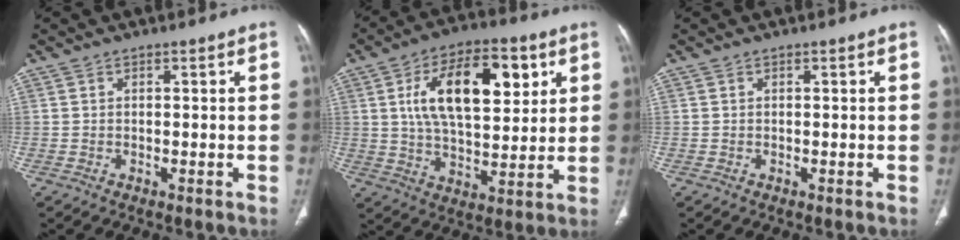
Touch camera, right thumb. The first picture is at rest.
{"total": 18.5, "force": [5.7, 9.1, 15.1], "torque": [-0.221, -0.008, 0.094]}
{"total": 0.0}